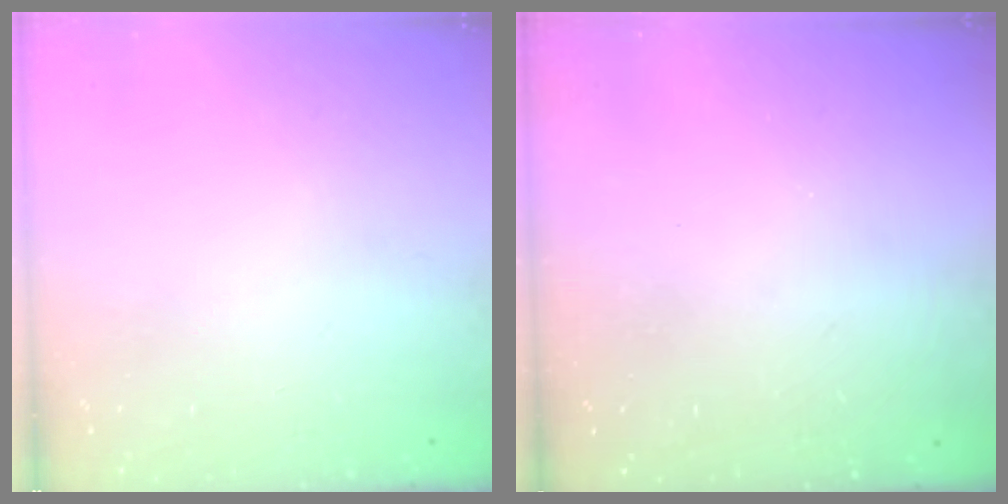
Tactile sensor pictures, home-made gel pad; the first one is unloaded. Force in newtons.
{"total": 3.1, "press": 3.1, "slide": 0.1}